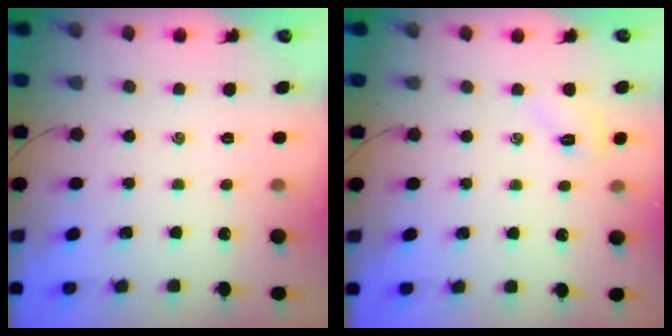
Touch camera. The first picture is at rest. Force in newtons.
{"total": 4.9, "press": 4.7, "slide": 1.4}